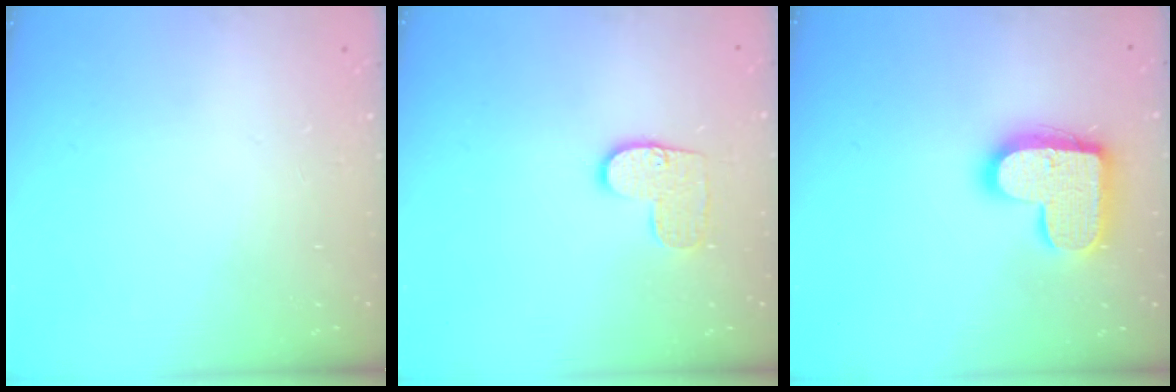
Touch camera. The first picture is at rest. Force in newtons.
{"total": 8.4, "press": 8.4, "slide": 0.3}
{"total": 16.6, "press": 16.5, "slide": 0.9}